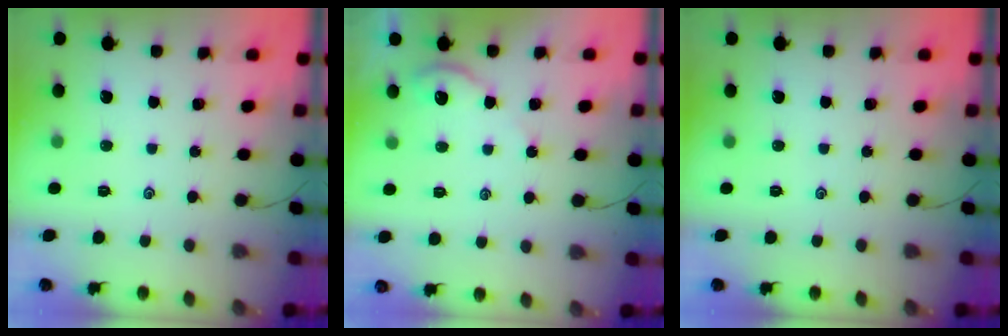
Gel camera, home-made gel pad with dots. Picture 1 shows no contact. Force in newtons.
{"total": 2.7, "press": 2.7, "slide": 0.4}
{"total": 0.0}